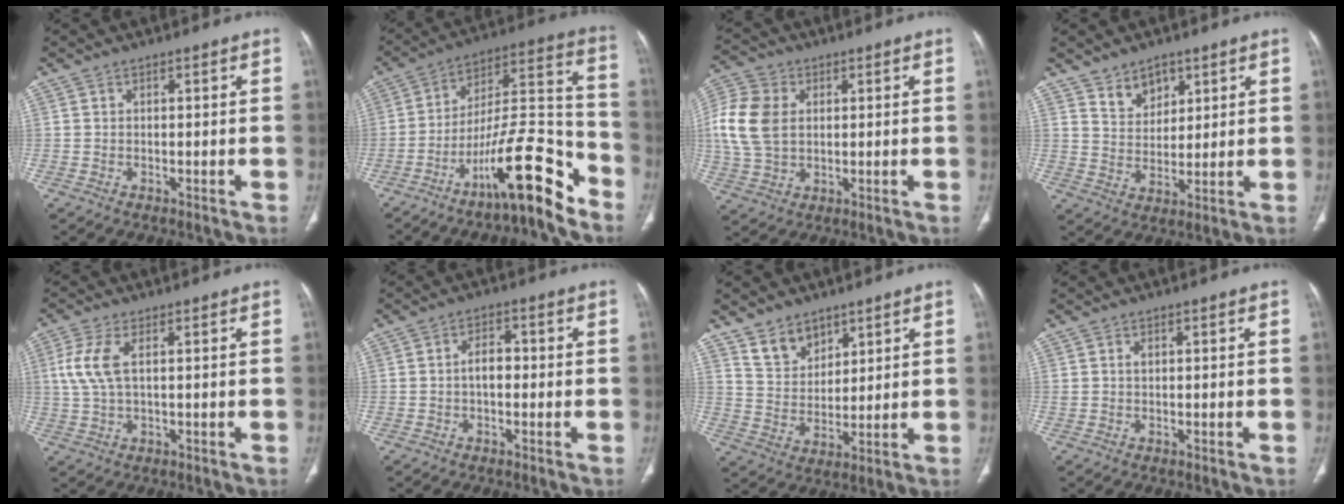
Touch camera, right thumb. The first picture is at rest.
{"total": 18.3, "force": [-11.7, 3.9, 13.5], "torque": [-0.211, 0.095, -0.194]}
{"total": 12.3, "force": [1.9, 8.8, 8.4], "torque": [-0.178, 0.005, 0.037]}
{"total": 6.2, "force": [4.1, 4.1, 2.1], "torque": [-0.008, -0.032, 0.080]}
{"total": 6.4, "force": [1.6, 2.7, 5.6], "torque": [-0.149, 0.004, 0.036]}
{"total": 3.6, "force": [-0.3, 2.2, 2.8], "torque": [-0.045, 0.015, -0.007]}
{"total": 7.6, "force": [5.5, 4.7, 2.4], "torque": [-0.017, -0.041, 0.112]}
{"total": 1.1, "force": [0.4, 0.7, 0.8], "torque": [-0.015, 0.001, 0.011]}